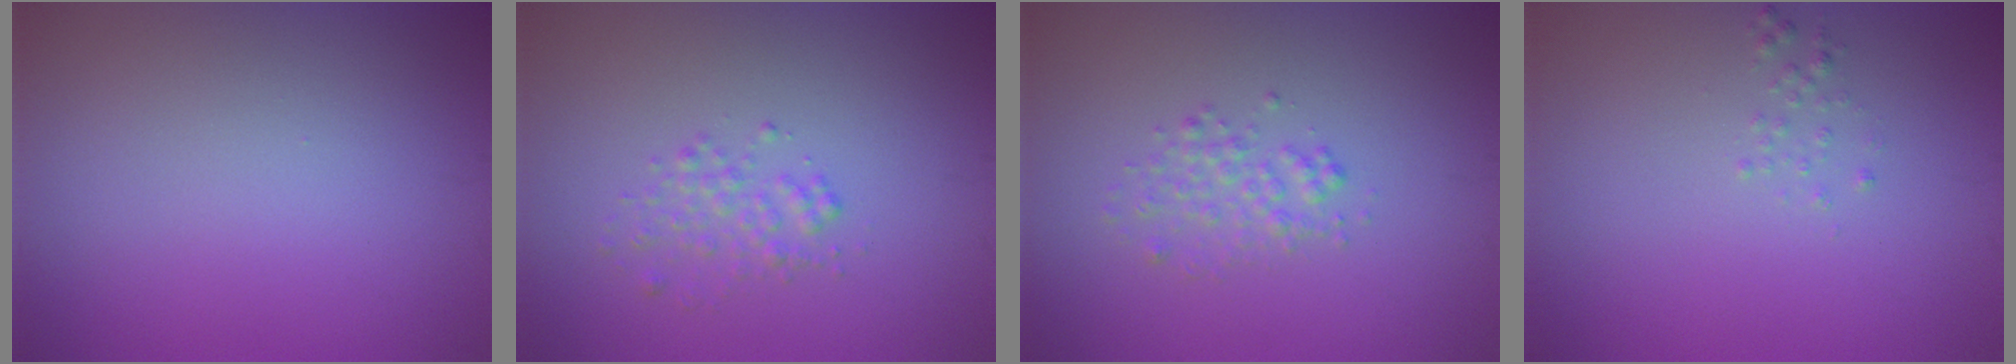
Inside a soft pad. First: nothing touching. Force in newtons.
{"total": 1.6, "press": 1.6, "slide": 0.1}
{"total": 1.8, "press": 1.8, "slide": 0.0}
{"total": 0.7, "press": 0.6, "slide": 0.1}